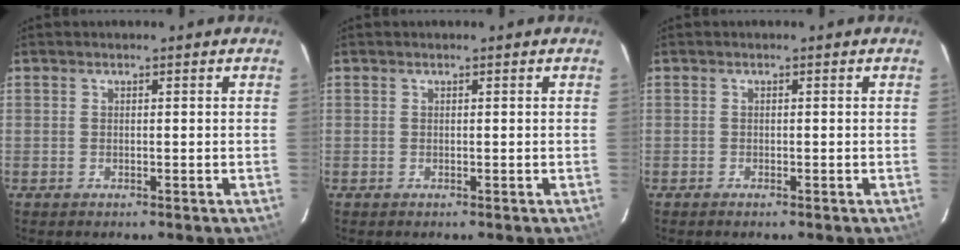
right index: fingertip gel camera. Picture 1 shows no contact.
{"total": 0.0}
{"total": 0.6, "force": [-0.5, 0.2, 0.3], "torque": [-0.007, -0.001, -0.011]}